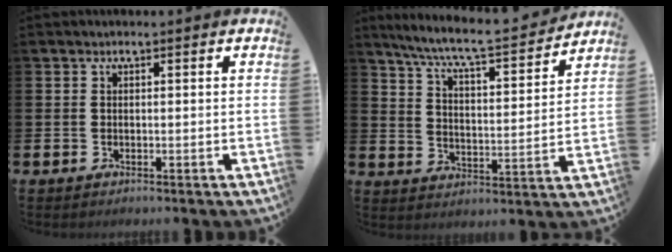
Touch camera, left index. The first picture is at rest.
{"total": 8.1, "force": [7.4, 0.7, 3.3], "torque": [-0.086, -0.053, 0.124]}